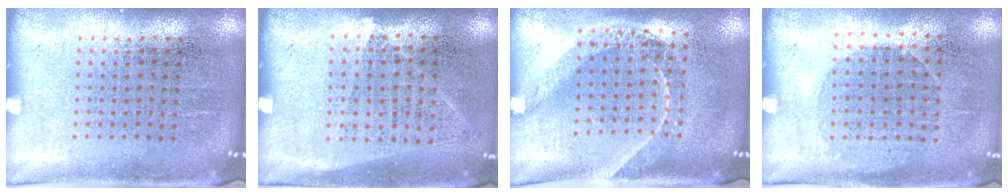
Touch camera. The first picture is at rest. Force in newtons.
{"total": 1.0, "press": 0.8, "slide": 0.5}
{"total": 1.6, "press": 1.3, "slide": 0.9}
{"total": 1.0, "press": 0.9, "slide": 0.4}